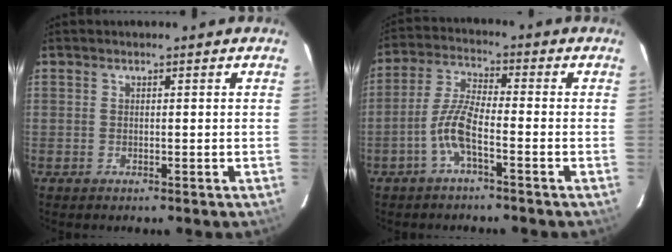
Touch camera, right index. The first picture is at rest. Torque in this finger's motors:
{"motor_torque": [0.46, -0.23, 0.25, 0.10]}